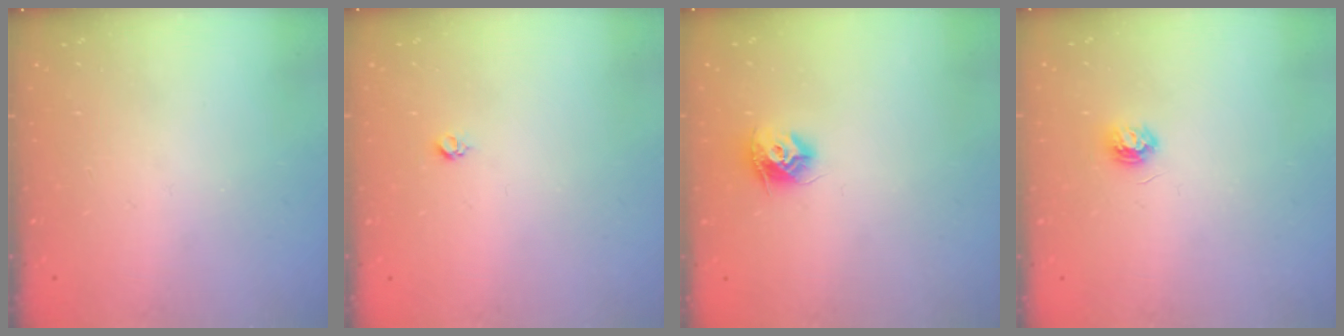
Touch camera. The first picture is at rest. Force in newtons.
{"total": 3.0, "press": 2.9, "slide": 0.4}
{"total": 9.1, "press": 9.1, "slide": 0.3}
{"total": 3.7, "press": 3.7, "slide": 0.4}